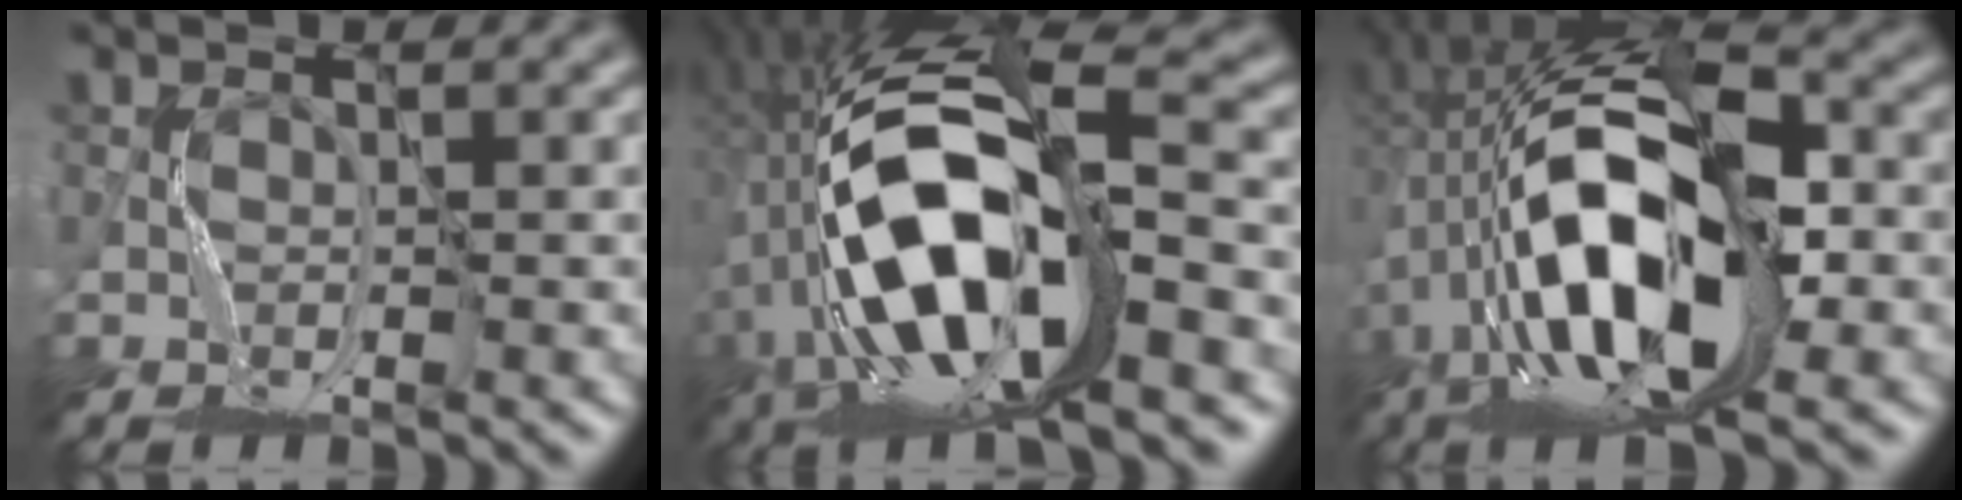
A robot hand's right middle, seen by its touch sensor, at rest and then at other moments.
{"total": 15.3, "force": [-3.1, 6.4, 13.5], "torque": [-0.268, 0.016, -0.059]}
{"total": 13.7, "force": [-2.8, 6.0, 12.0], "torque": [-0.201, 0.022, -0.068]}